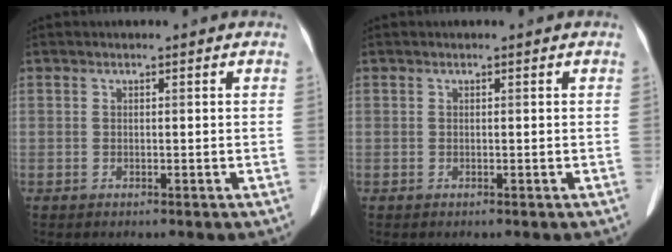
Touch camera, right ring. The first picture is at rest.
{"total": 0.0}